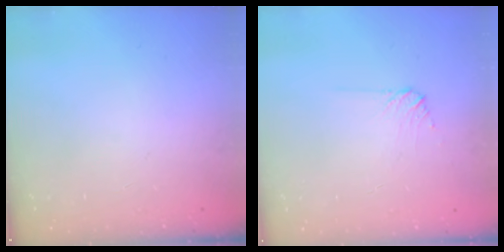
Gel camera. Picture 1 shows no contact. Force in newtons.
{"total": 5.3, "press": 5.2, "slide": 0.9}